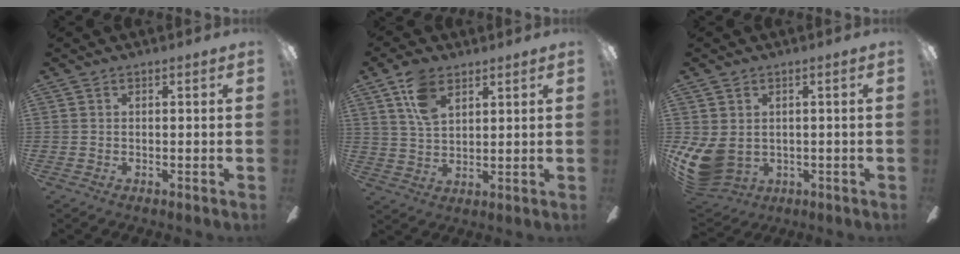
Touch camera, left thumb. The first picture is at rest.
{"total": 8.8, "force": [4.9, 4.9, 5.4], "torque": [-0.102, -0.003, 0.092]}
{"total": 8.9, "force": [-0.8, 6.8, 5.6], "torque": [-0.130, -0.002, -0.012]}